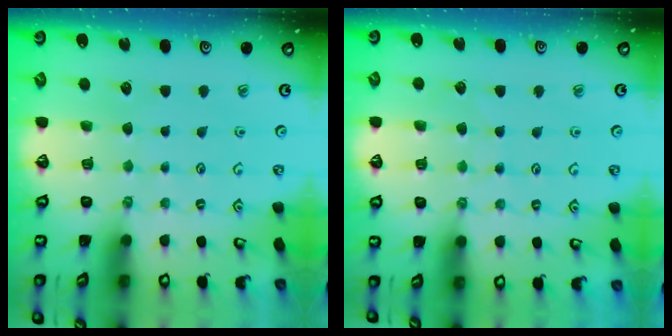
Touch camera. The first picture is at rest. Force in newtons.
{"total": 4.1, "press": 4.1, "slide": 0.4}